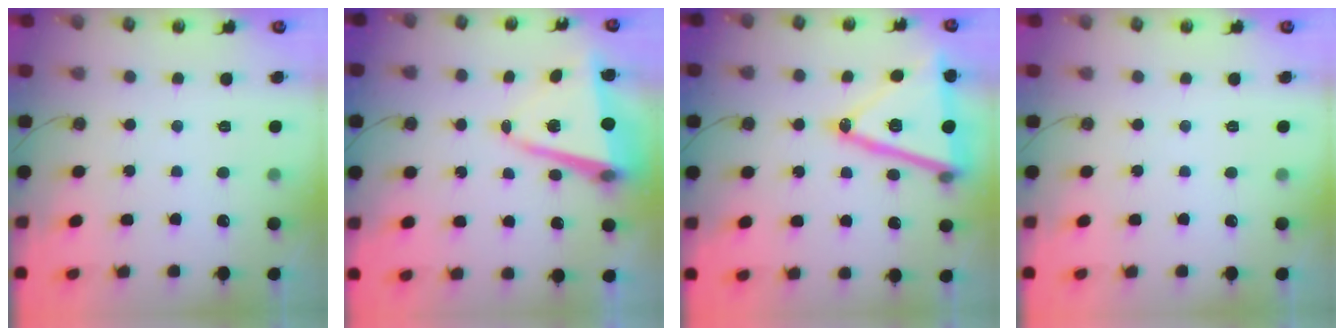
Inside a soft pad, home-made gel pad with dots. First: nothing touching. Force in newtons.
{"total": 9.8, "press": 9.7, "slide": 1.4}
{"total": 21.2, "press": 20.9, "slide": 3.5}
{"total": 0.0}